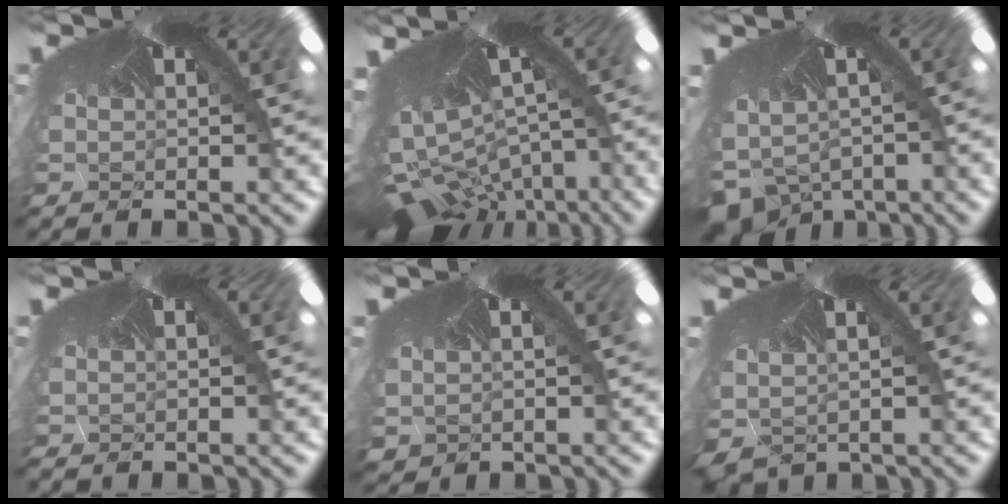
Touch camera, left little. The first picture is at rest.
{"total": 8.6, "force": [-8.5, 1.2, 0.5], "torque": [-0.013, -0.088, -0.102]}
{"total": 7.5, "force": [-7.4, 1.1, -1.1], "torque": [0.000, -0.094, -0.075]}
{"total": 0.7, "force": [-0.6, 0.1, 0.4], "torque": [-0.012, -0.005, -0.004]}
{"total": 1.5, "force": [-0.7, 1.3, -0.1], "torque": [-0.017, -0.010, 0.003]}
{"total": 2.3, "force": [-2.1, -0.1, -0.9], "torque": [-0.006, -0.031, -0.004]}